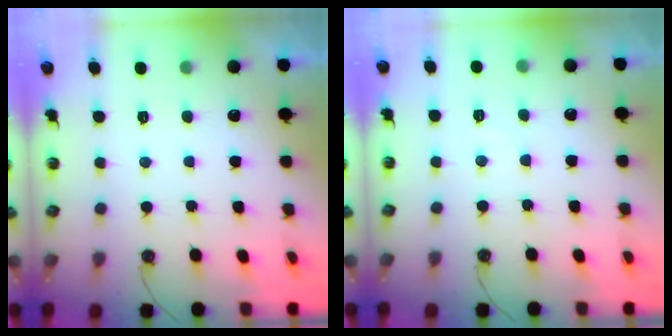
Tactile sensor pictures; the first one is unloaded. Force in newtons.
{"total": 3.1, "press": 3.1, "slide": 0.6}